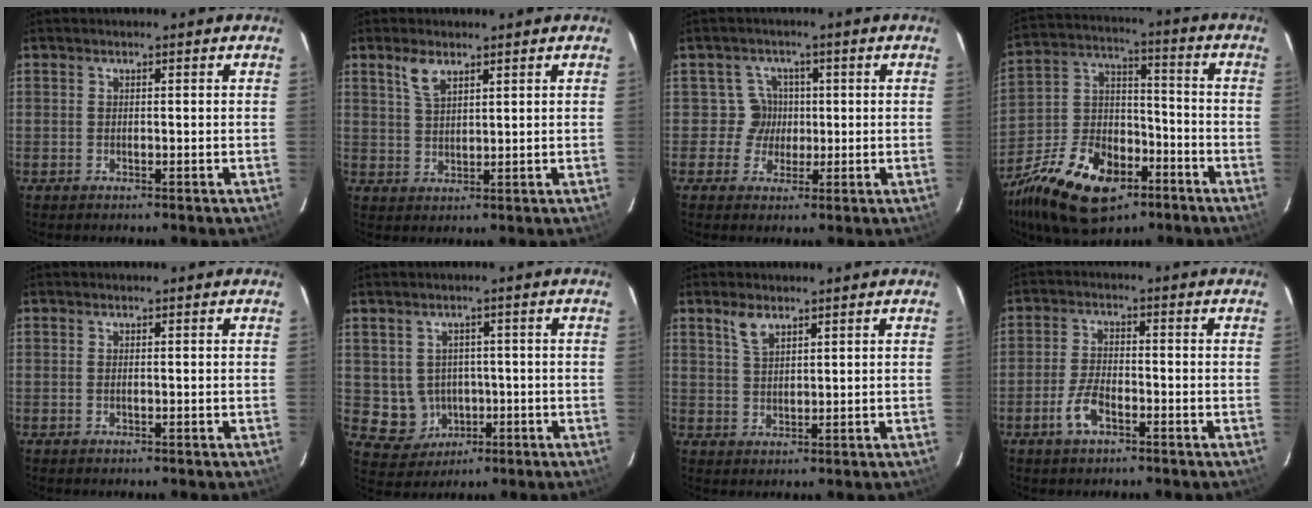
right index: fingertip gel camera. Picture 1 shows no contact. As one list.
[{"total": 4.1, "force": [2.7, 1.7, 2.6], "torque": [-0.051, 0.004, 0.055]}, {"total": 4.0, "force": [0.0, 4.0, -0.5], "torque": [0.018, 0.013, -0.002]}, {"total": 22.4, "force": [-13.0, 12.2, 13.6], "torque": [-0.292, -0.009, -0.216]}, {"total": 0.6, "force": [-0.1, 0.0, 0.6], "torque": [-0.013, 0.002, -0.003]}, {"total": 6.5, "force": [-0.7, 6.4, 1.2], "torque": [-0.042, 0.015, 0.013]}, {"total": 3.7, "force": [2.5, 1.6, 2.2], "torque": [-0.042, 0.004, 0.051]}, {"total": 5.3, "force": [-2.9, 2.2, 3.9], "torque": [-0.088, 0.003, -0.053]}]